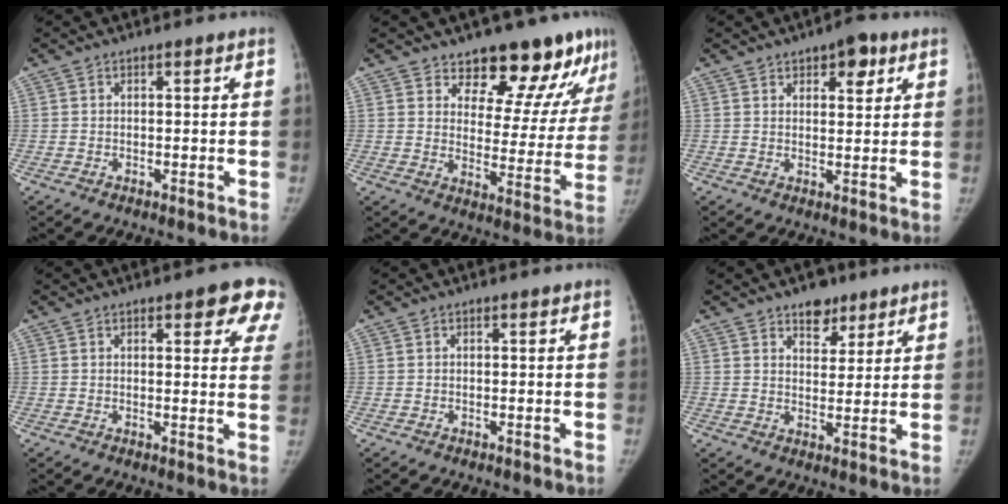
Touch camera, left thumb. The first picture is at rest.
{"total": 16.4, "force": [12.5, 7.0, 7.9], "torque": [-0.045, -0.087, 0.160]}
{"total": 5.8, "force": [3.1, 2.9, 4.0], "torque": [-0.030, -0.012, 0.040]}
{"total": 9.3, "force": [5.3, 3.3, 6.8], "torque": [-0.038, -0.017, 0.053]}
{"total": 0.0}
{"total": 6.1, "force": [4.2, 3.6, 2.5], "torque": [-0.006, -0.025, 0.067]}